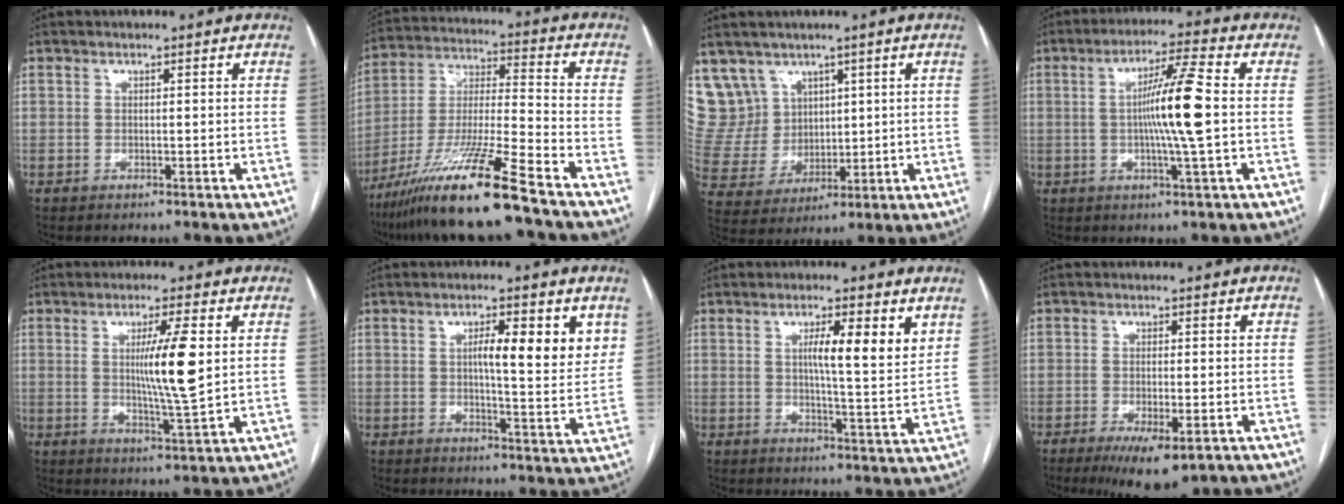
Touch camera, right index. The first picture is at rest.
{"total": 16.9, "force": [-12.2, -0.9, 11.7], "torque": [-0.241, -0.029, -0.225]}
{"total": 9.8, "force": [6.5, 7.3, 0.5], "torque": [-0.025, 0.034, 0.149]}
{"total": 9.7, "force": [-0.1, -0.8, 9.7], "torque": [-0.172, 0.002, -0.005]}
{"total": 8.5, "force": [1.5, -0.3, 8.4], "torque": [-0.144, -0.012, 0.027]}
{"total": 8.6, "force": [3.3, 1.7, 7.8], "torque": [-0.107, 0.001, 0.043]}
{"total": 8.0, "force": [3.4, 0.8, 7.2], "torque": [-0.110, -0.001, 0.046]}
{"total": 8.0, "force": [-4.7, 2.0, 6.2], "torque": [-0.095, -0.017, -0.067]}